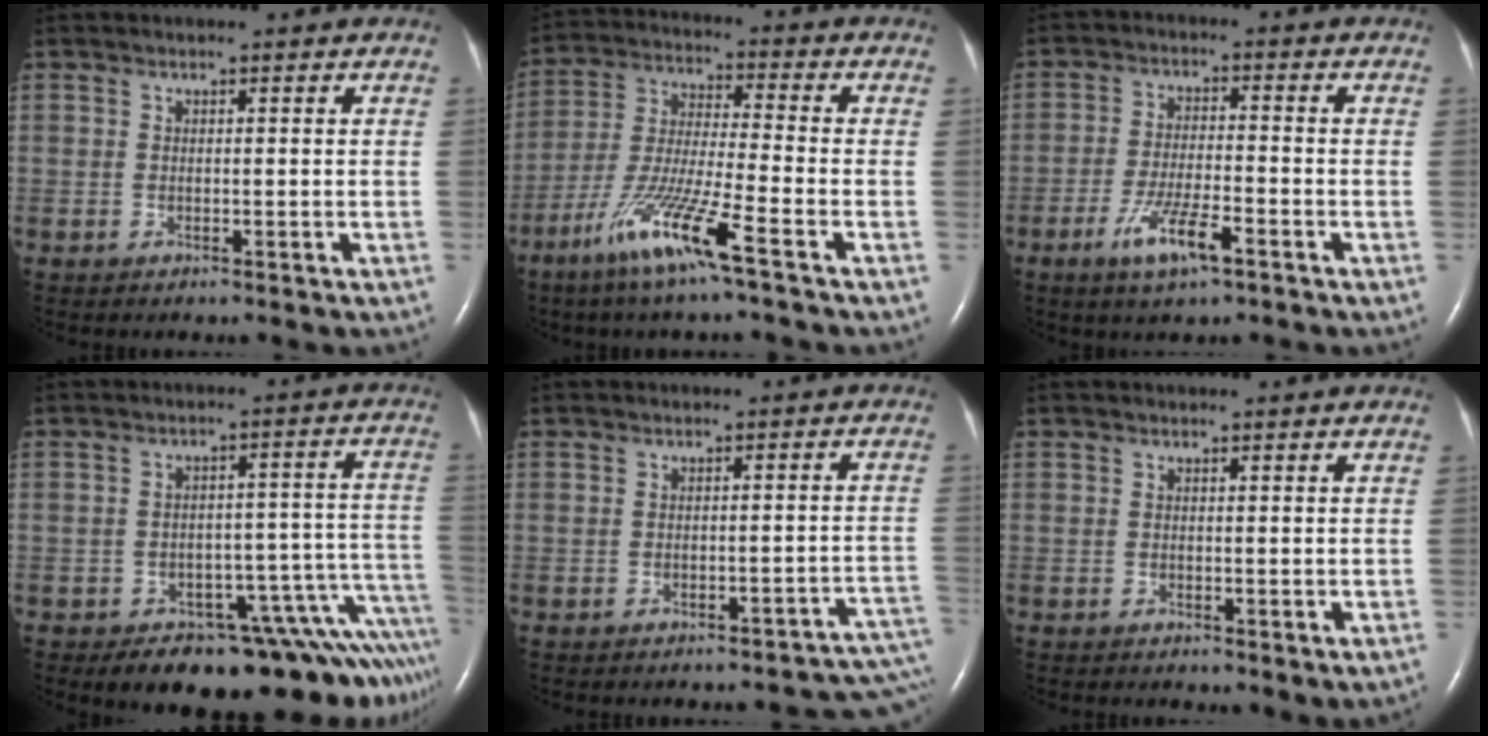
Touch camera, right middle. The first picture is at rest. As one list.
[{"total": 11.8, "force": [-6.9, -0.6, 9.6], "torque": [-0.198, -0.029, -0.139]}, {"total": 7.1, "force": [-4.0, 1.1, 5.7], "torque": [-0.117, -0.009, -0.069]}, {"total": 16.2, "force": [-12.7, 4.6, 8.9], "torque": [-0.016, 0.053, -0.154]}, {"total": 10.0, "force": [-8.5, 3.4, 4.1], "torque": [-0.023, 0.027, -0.088]}, {"total": 1.3, "force": [0.1, 0.6, 1.1], "torque": [-0.020, -0.006, 0.005]}]